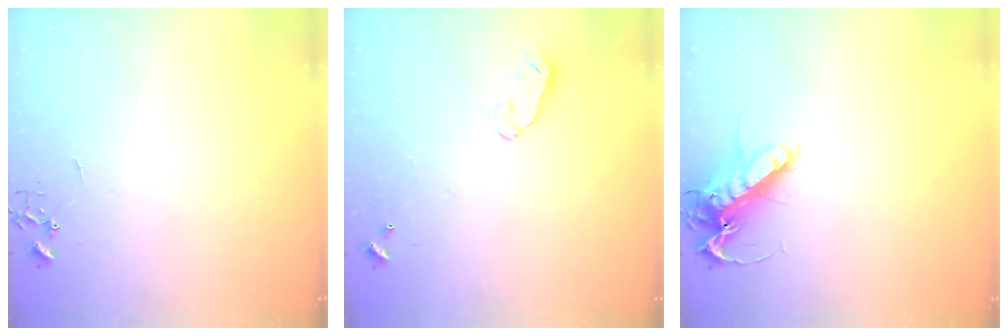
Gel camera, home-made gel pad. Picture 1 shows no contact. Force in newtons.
{"total": 5.4, "press": 5.4, "slide": 0.5}
{"total": 13.7, "press": 13.5, "slide": 1.9}